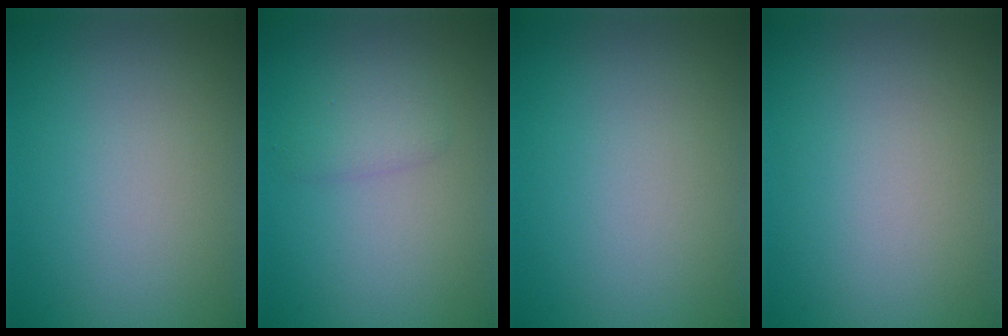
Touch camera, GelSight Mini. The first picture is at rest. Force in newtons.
{"total": 1.6, "press": 1.6, "slide": 0.1}
{"total": 0.0}
{"total": 0.0}